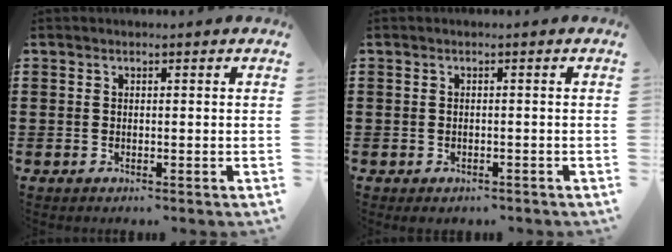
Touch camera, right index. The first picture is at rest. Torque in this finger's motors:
{"motor_torque": [1.15, 0.99, 0.07, 0.00]}